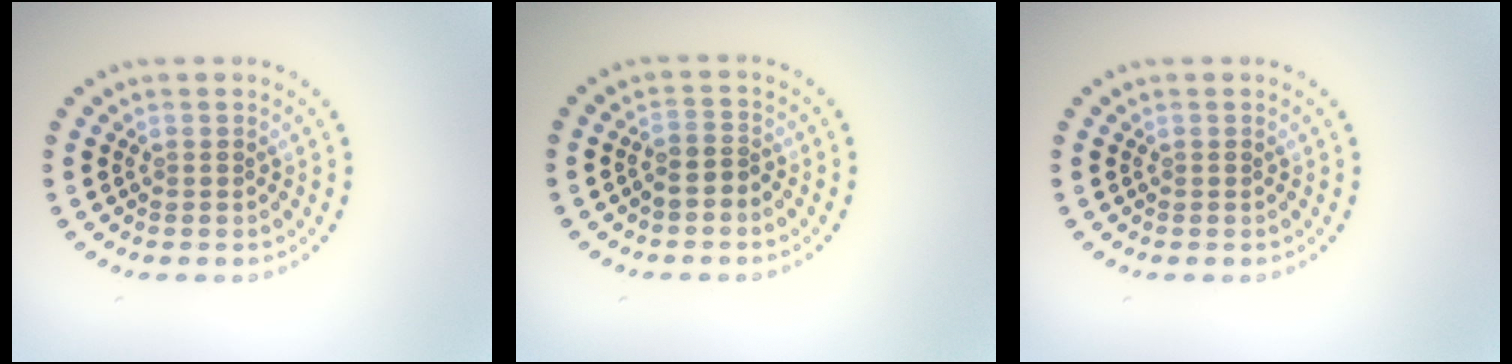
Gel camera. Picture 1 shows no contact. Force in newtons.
{"total": 1.6, "press": 1.5, "slide": 0.7}
{"total": 0.0}